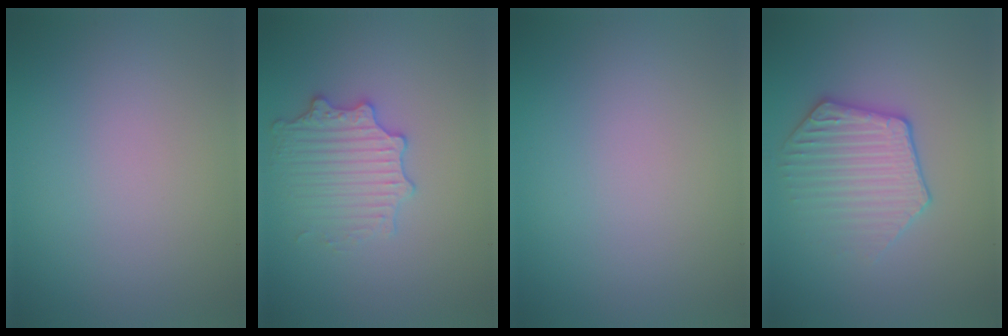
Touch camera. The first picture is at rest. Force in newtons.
{"total": 3.1, "press": 3.0, "slide": 0.7}
{"total": 0.0}
{"total": 3.5, "press": 3.3, "slide": 0.9}